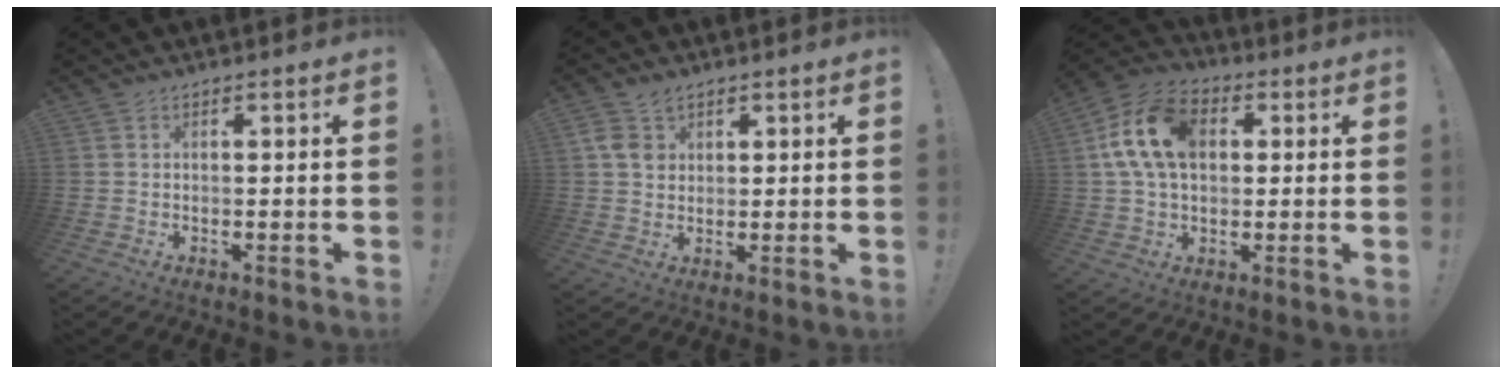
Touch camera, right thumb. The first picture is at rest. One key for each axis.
{"total": 6.2, "fx": 3.0, "fy": 4.7, "fz": 2.8, "tx": -0.038, "ty": -0.003, "tz": 0.060}
{"total": 16.3, "fx": 3.3, "fy": 11.2, "fz": 11.4, "tx": -0.200, "ty": 0.008, "tz": 0.065}